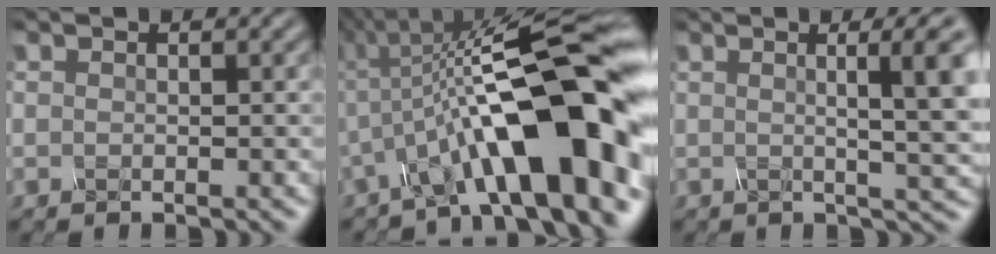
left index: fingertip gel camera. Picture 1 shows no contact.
{"total": 15.0, "force": [-3.3, 4.9, 13.7], "torque": [-0.182, 0.031, -0.061]}
{"total": 8.3, "force": [1.3, 2.1, 7.9], "torque": [-0.072, 0.018, 0.013]}